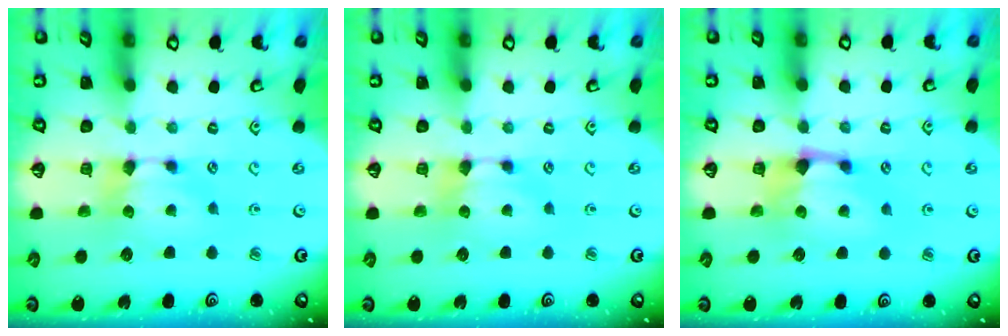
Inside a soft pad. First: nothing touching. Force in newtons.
{"total": 0.0}
{"total": 1.5, "press": 0.8, "slide": 1.3}